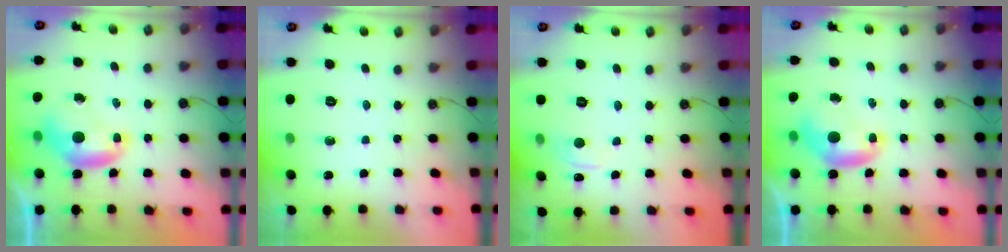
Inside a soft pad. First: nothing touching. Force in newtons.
{"total": 0.0}
{"total": 1.4, "press": 1.1, "slide": 0.9}
{"total": 0.0}